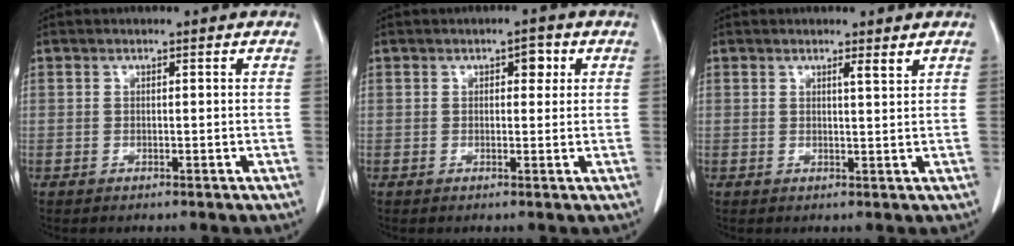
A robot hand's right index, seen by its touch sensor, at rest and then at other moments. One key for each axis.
{"total": 2.2, "fx": 0.8, "fy": 1.2, "fz": 1.6, "tx": -0.017, "ty": 0.007, "tz": 0.009}
{"total": 1.3, "fx": 1.0, "fy": -0.2, "fz": 0.8, "tx": -0.016, "ty": -0.008, "tz": 0.016}